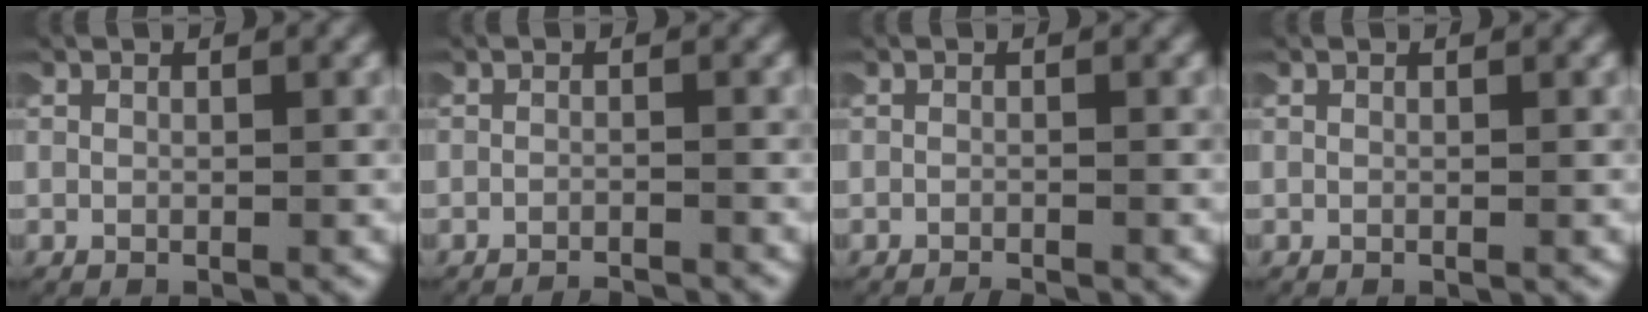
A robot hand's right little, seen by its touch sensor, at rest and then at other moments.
{"total": 3.0, "force": [-2.9, 0.3, 0.0], "torque": [-0.003, -0.013, -0.043]}
{"total": 1.4, "force": [-1.4, 0.0, 0.1], "torque": [-0.005, -0.007, -0.020]}
{"total": 0.0}